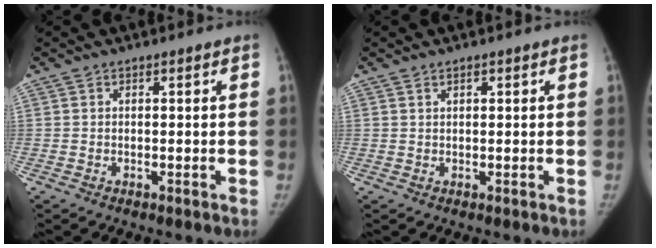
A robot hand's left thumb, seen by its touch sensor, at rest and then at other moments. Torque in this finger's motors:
{"motor_torque": [-0.24, -0.01, -0.13, 0.31, -0.01]}